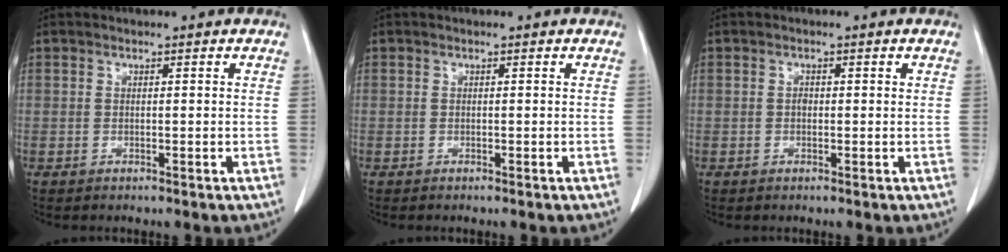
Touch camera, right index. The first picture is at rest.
{"total": 0.0}
{"total": 0.8, "force": [0.1, 0.6, 0.6], "torque": [-0.010, 0.002, -0.001]}